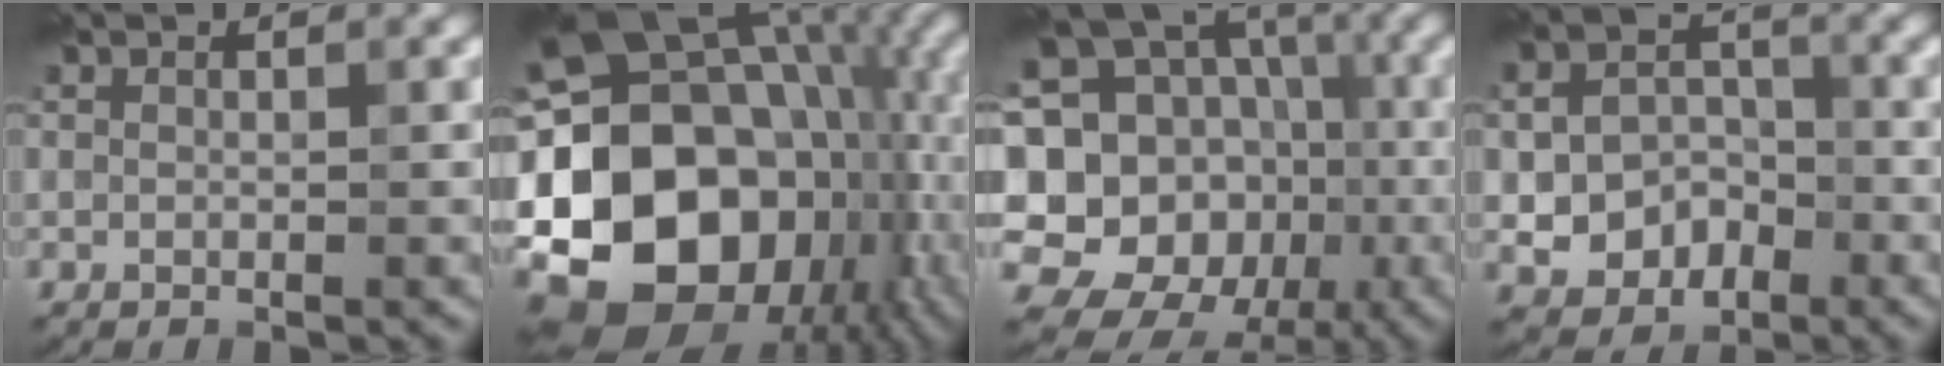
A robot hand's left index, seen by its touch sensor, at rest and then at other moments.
{"total": 20.9, "force": [-3.8, 16.2, 12.6], "torque": [-0.234, 0.007, -0.058]}
{"total": 19.8, "force": [-1.9, 17.2, 9.7], "torque": [-0.193, 0.025, -0.037]}
{"total": 5.2, "force": [-1.9, 4.1, 2.5], "torque": [-0.027, -0.001, -0.040]}